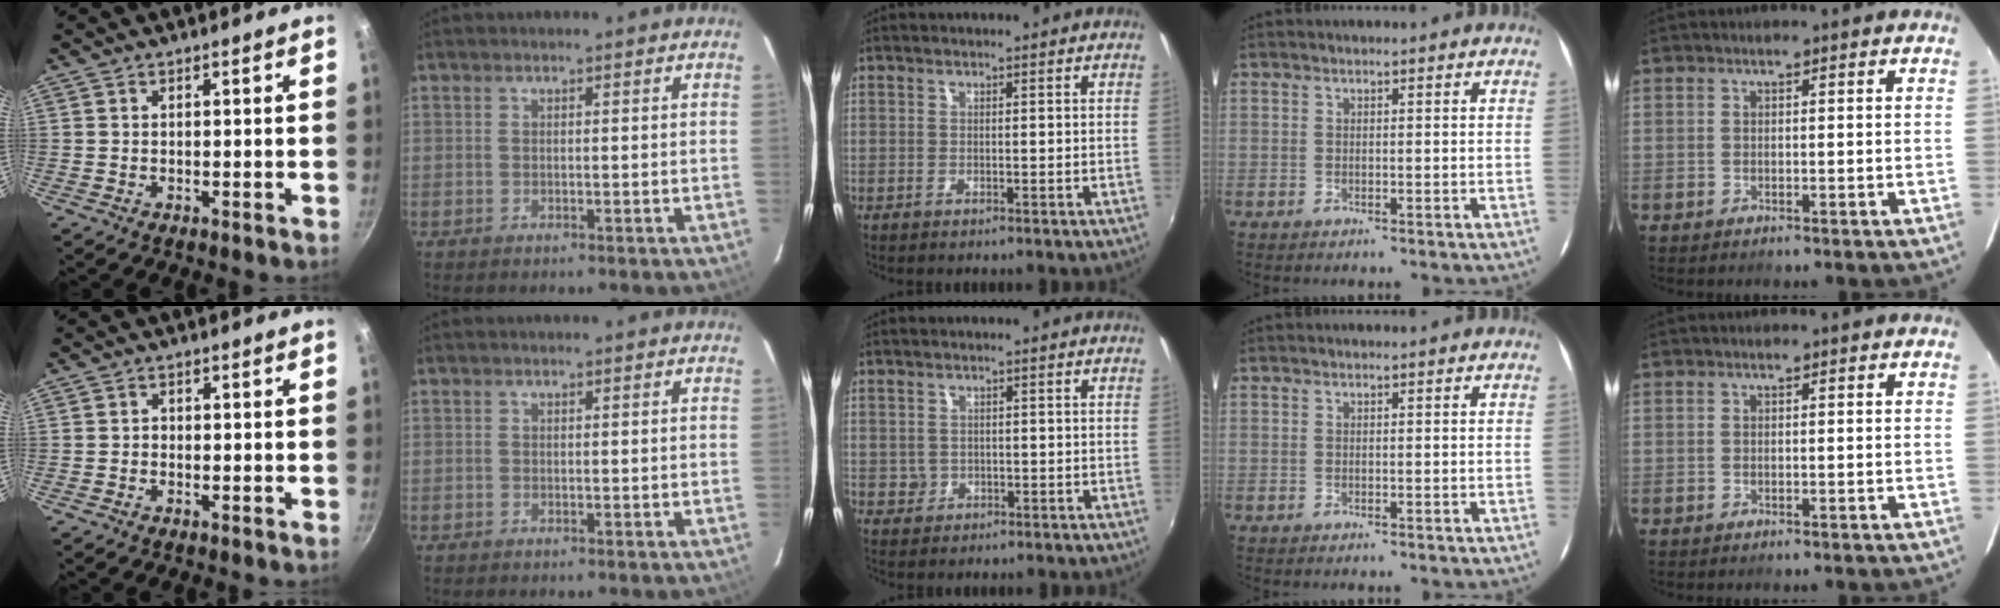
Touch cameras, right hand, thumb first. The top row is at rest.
{"thumb": {"total": 0.7, "force": [-0.2, 0.6, 0.2], "torque": [-0.002, 0.002, -0.006]}, "middle": {"total": 2.0, "force": [-0.2, 2.0, 0.3], "torque": [-0.004, -0.001, -0.001]}}